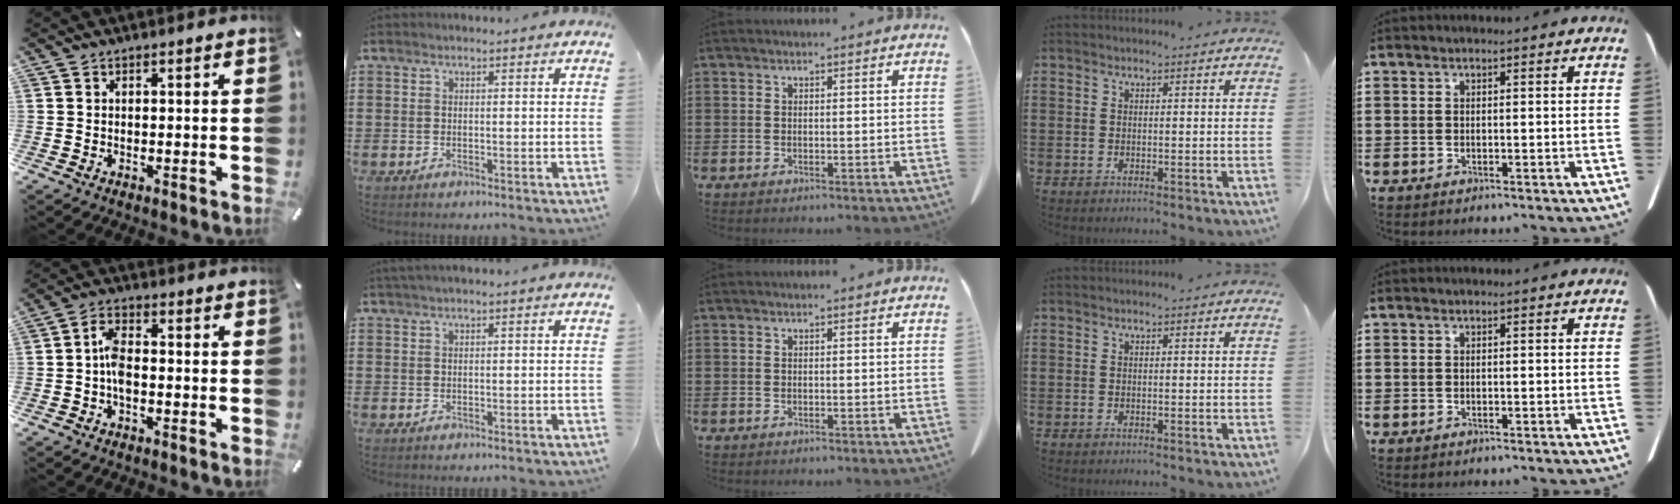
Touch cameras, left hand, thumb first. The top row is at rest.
{"thumb": {"total": 5.2, "force": [-1.3, 2.8, 4.2], "torque": [-0.085, 0.008, -0.025]}, "index": {"total": 0.7, "force": [0.3, 0.0, 0.6], "torque": [-0.011, -0.001, 0.007]}}